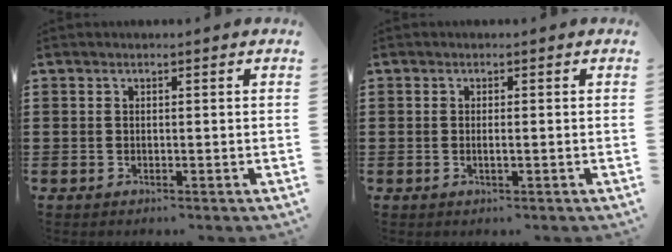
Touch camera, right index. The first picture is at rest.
{"total": 1.0, "force": [-0.2, 0.1, 0.9], "torque": [-0.017, -0.005, -0.002]}